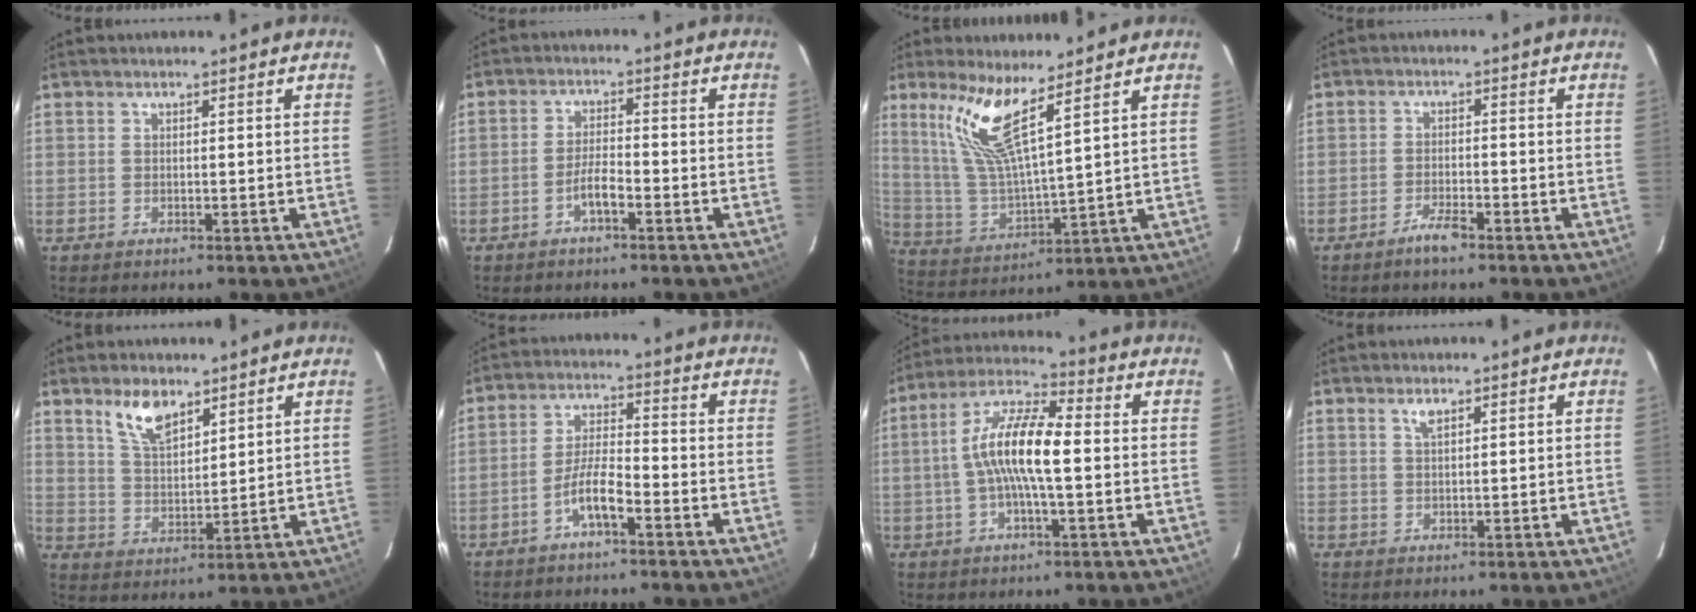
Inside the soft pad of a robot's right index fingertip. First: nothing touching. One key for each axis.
{"total": 3.6, "fx": -2.3, "fy": 0.6, "fz": 2.7, "tx": -0.061, "ty": 0.008, "tz": -0.043}
{"total": 11.2, "fx": 7.3, "fy": 0.9, "fz": 8.4, "tx": -0.167, "ty": -0.001, "tz": 0.158}
{"total": 3.4, "fx": -2.8, "fy": 0.7, "fz": 1.9, "tx": -0.051, "ty": 0.001, "tz": -0.053}
{"total": 7.5, "fx": 5.1, "fy": 3.2, "fz": 4.5, "tx": -0.080, "ty": 0.006, "tz": 0.102}
{"total": 5.6, "fx": -3.5, "fy": 0.9, "fz": 4.3, "tx": -0.092, "ty": 0.012, "tz": -0.066}
{"total": 12.0, "fx": -0.5, "fy": 2.7, "fz": 11.7, "tx": -0.231, "ty": 0.016, "tz": -0.019}
{"total": 1.6, "fx": 1.0, "fy": 0.5, "fz": 1.1, "tx": -0.021, "ty": 0.003, "tz": 0.017}